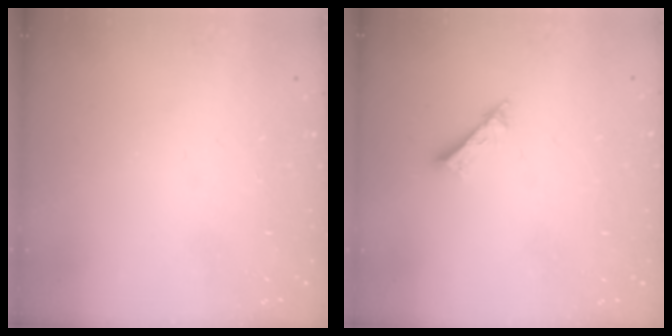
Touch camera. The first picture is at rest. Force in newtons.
{"total": 2.2, "press": 2.1, "slide": 0.4}